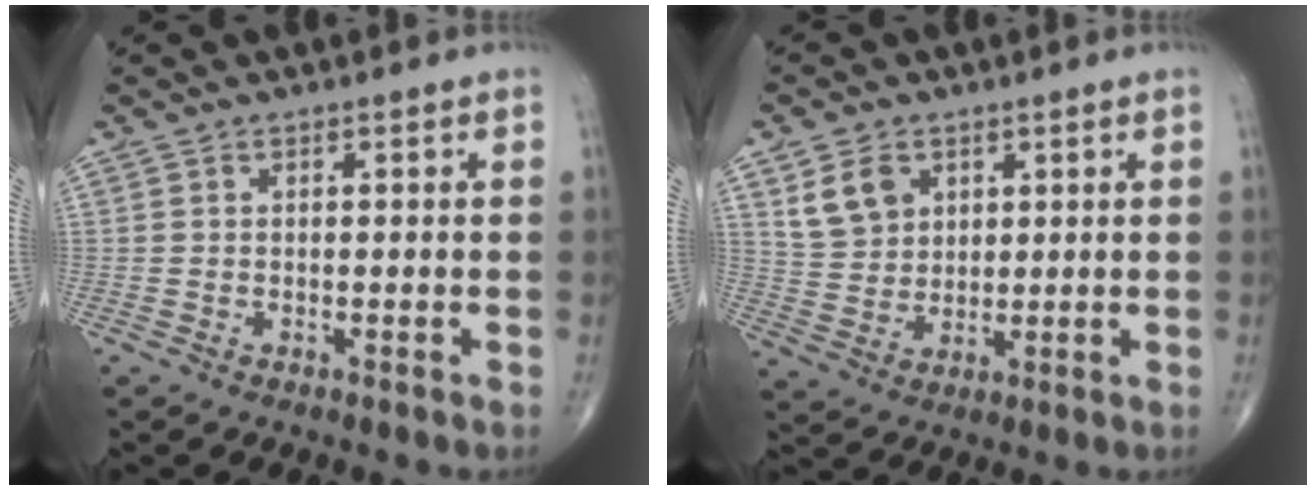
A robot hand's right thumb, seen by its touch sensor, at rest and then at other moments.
{"total": 7.3, "force": [3.4, 5.5, 3.4], "torque": [-0.046, -0.014, 0.072]}